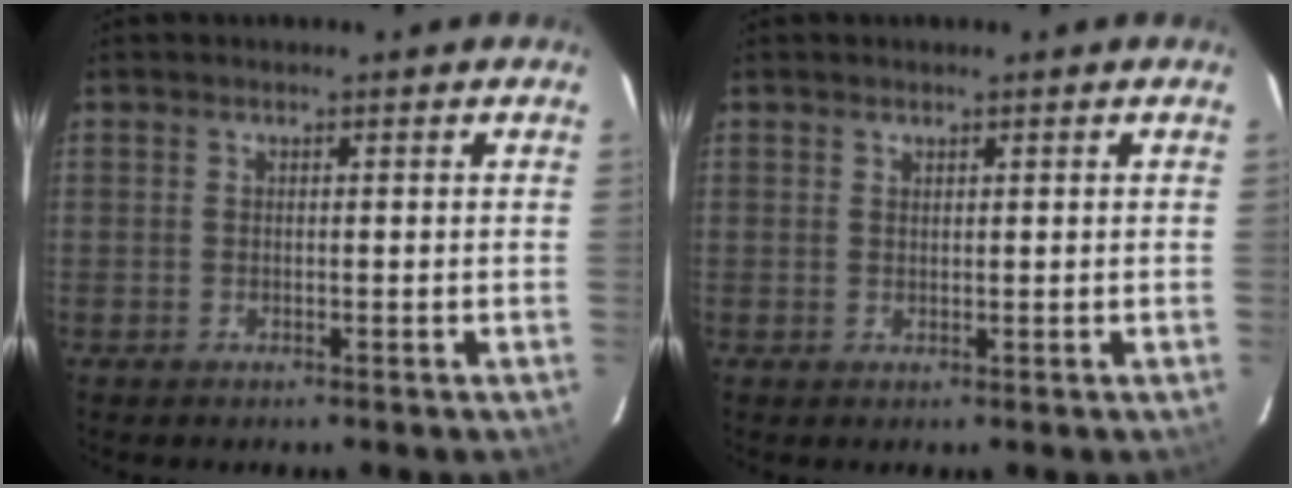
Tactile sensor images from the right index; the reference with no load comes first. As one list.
[{"total": 0.6, "force": [0.5, 0.3, 0.1], "torque": [-0.001, 0.000, 0.010]}]